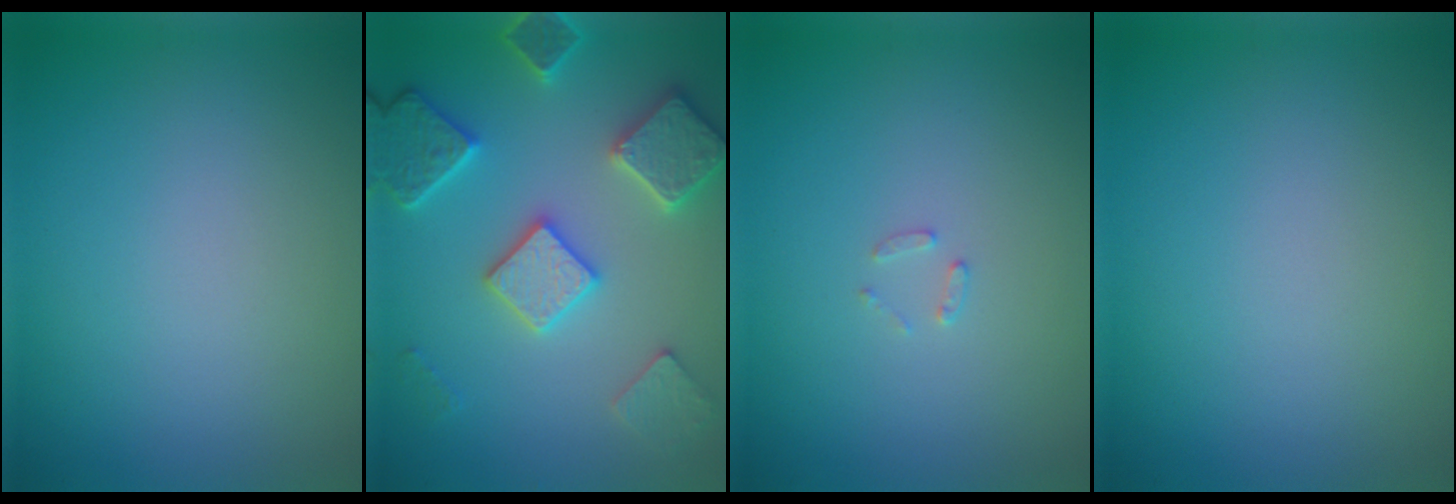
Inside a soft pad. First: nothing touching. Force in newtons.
{"total": 5.8, "press": 5.7, "slide": 1.4}
{"total": 0.9, "press": 0.9, "slide": 0.2}
{"total": 0.0}